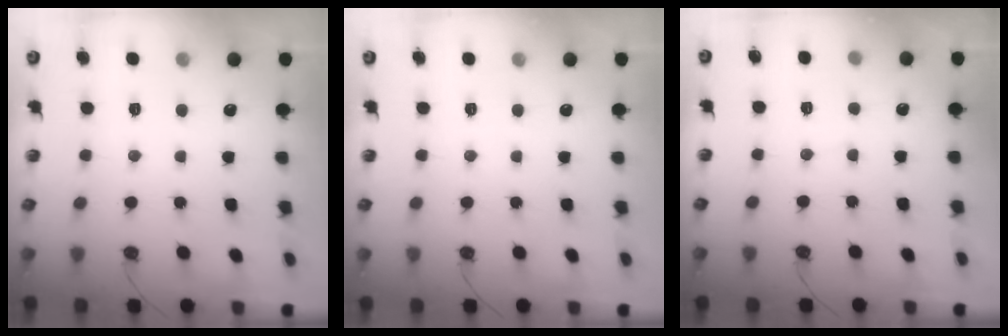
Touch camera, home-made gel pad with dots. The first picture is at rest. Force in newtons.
{"total": 0.0}
{"total": 2.6, "press": 2.6, "slide": 0.3}